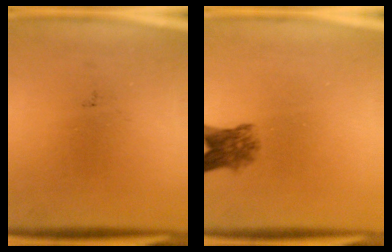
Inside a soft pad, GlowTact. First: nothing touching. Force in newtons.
{"total": 4.1}